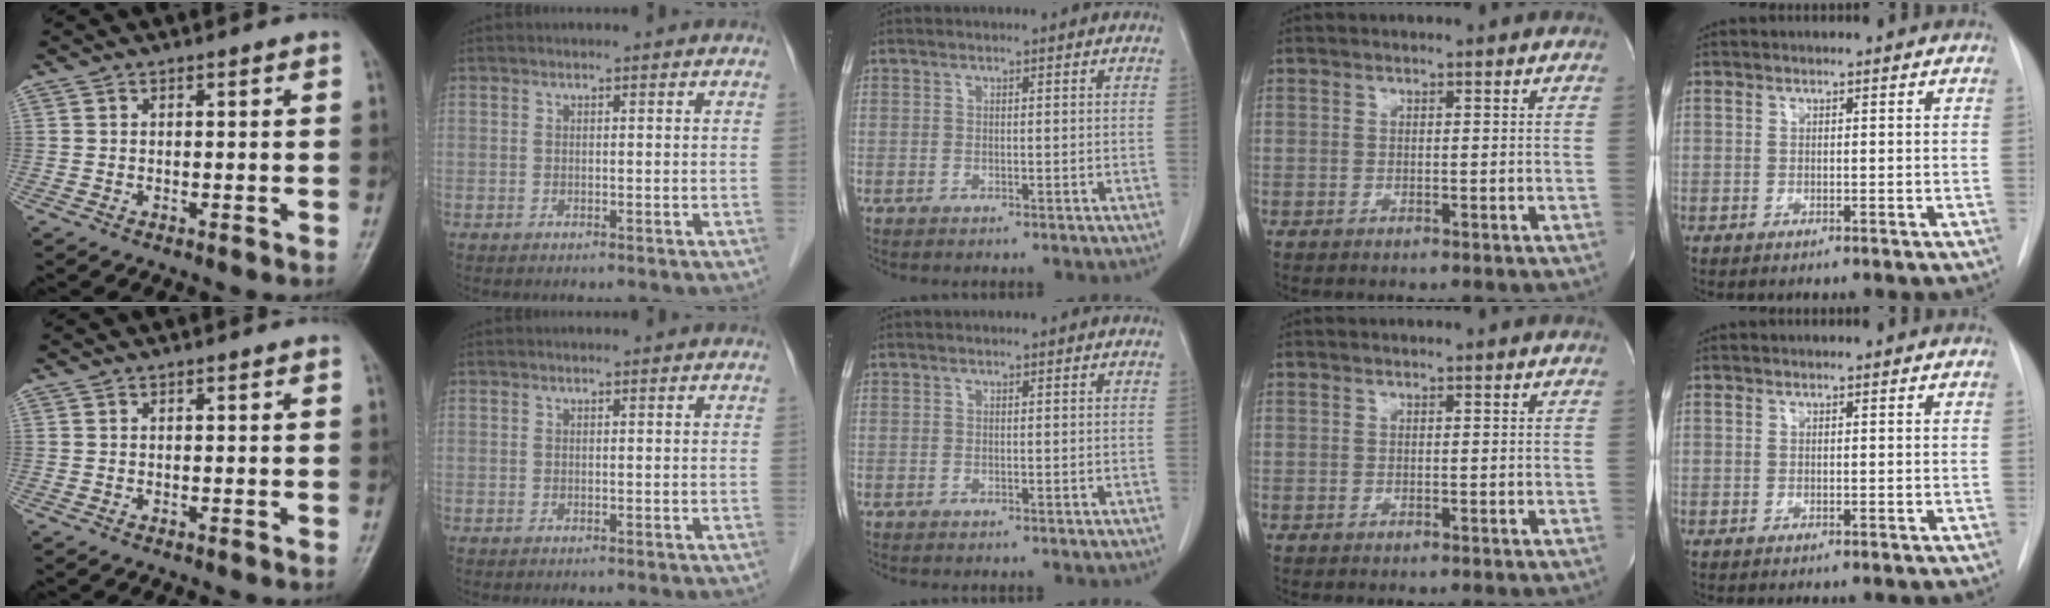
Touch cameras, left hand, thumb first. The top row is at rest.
{}